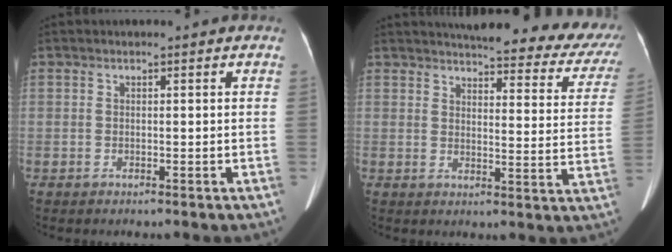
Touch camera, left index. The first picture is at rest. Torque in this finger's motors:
{"motor_torque": [0.14, -0.77, 0.06, 0.06]}